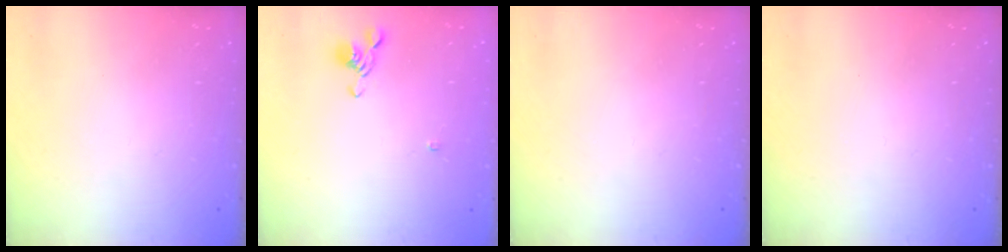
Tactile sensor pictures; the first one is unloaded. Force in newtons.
{"total": 2.5, "press": 2.4, "slide": 0.7}
{"total": 0.0}
{"total": 0.0}